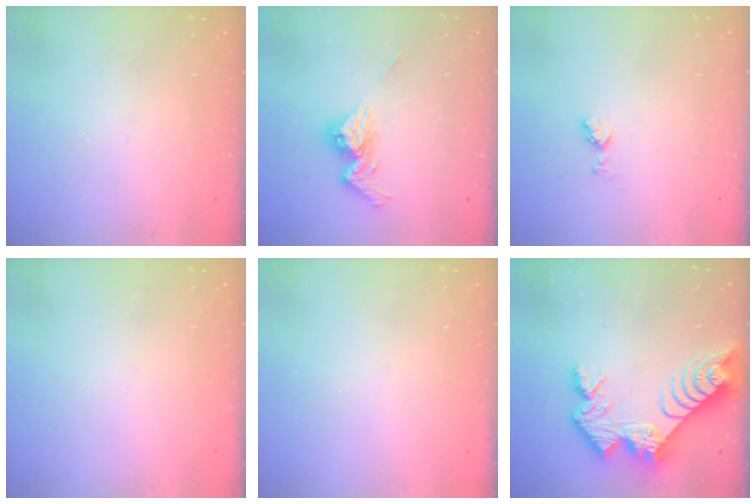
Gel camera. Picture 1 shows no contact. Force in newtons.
{"total": 11.2, "press": 11.1, "slide": 0.9}
{"total": 3.7, "press": 3.7, "slide": 0.6}
{"total": 0.0}
{"total": 0.0}
{"total": 12.9, "press": 12.9, "slide": 1.0}